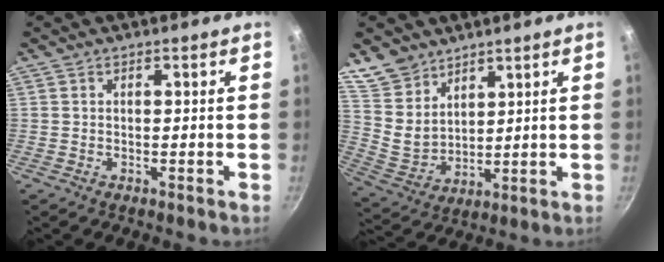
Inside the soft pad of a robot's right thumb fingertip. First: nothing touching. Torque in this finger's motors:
{"motor_torque": [-1.37, 0.94, -0.58, 0.18, 0.08]}